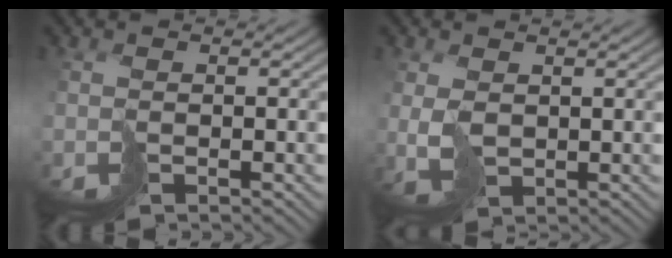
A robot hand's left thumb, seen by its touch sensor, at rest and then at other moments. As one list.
[{"total": 2.0, "force": [0.9, 1.5, 1.0], "torque": [-0.041, -0.005, 0.028]}]